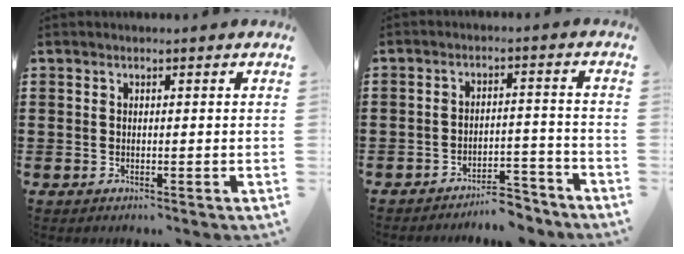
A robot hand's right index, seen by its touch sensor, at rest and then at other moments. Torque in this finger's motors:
{"motor_torque": [0.08, -0.24, 0.10, -0.01]}